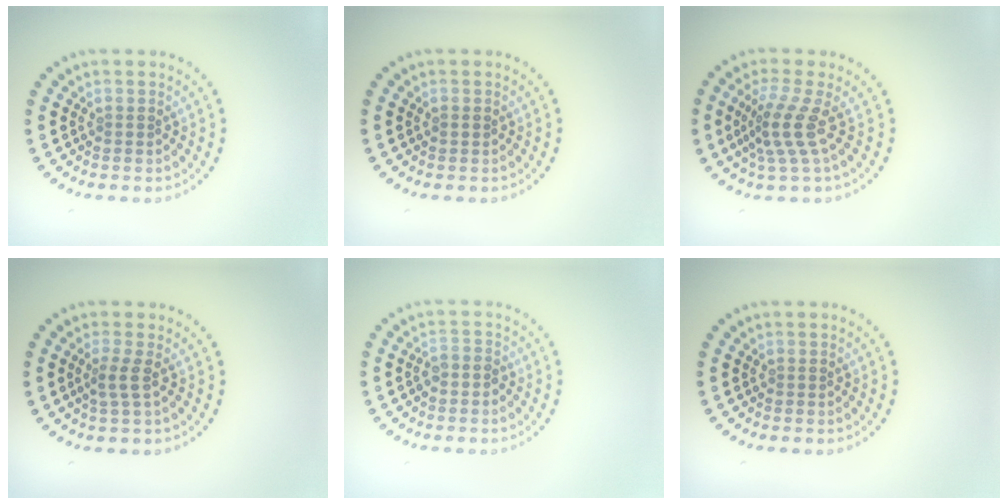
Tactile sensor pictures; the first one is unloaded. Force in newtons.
{"total": 0.7, "press": 0.7, "slide": 0.0}
{"total": 3.2, "press": 2.3, "slide": 2.3}
{"total": 1.7, "press": 1.2, "slide": 1.3}
{"total": 1.5, "press": 1.3, "slide": 0.8}
{"total": 0.0}